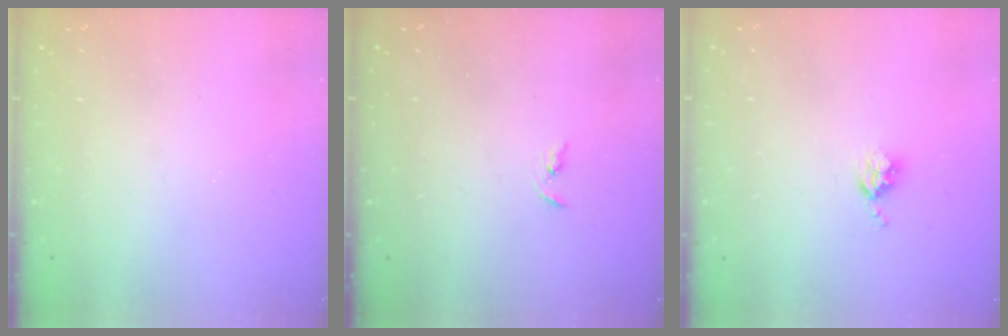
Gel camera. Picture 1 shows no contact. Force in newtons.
{"total": 2.4, "press": 2.3, "slide": 0.2}
{"total": 3.5, "press": 3.5, "slide": 0.4}